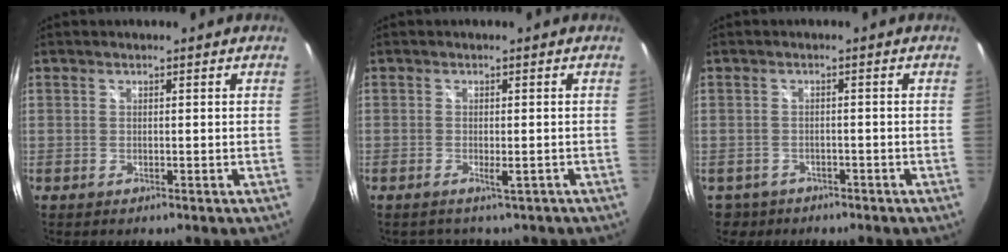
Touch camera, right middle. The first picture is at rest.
{"total": 2.1, "force": [-1.5, 1.0, 1.0], "torque": [-0.017, -0.004, -0.019]}
{"total": 5.2, "force": [-2.9, 4.1, 1.4], "torque": [-0.041, -0.005, -0.037]}